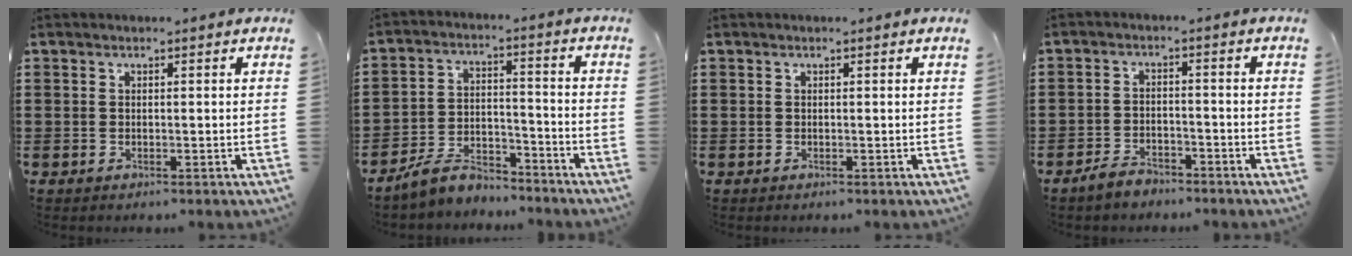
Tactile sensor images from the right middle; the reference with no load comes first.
{"total": 6.8, "force": [-6.2, 2.2, 1.7], "torque": [-0.045, 0.012, -0.126]}
{"total": 0.0}
{"total": 3.0, "force": [-2.8, 0.9, 0.6], "torque": [-0.015, 0.008, -0.058]}